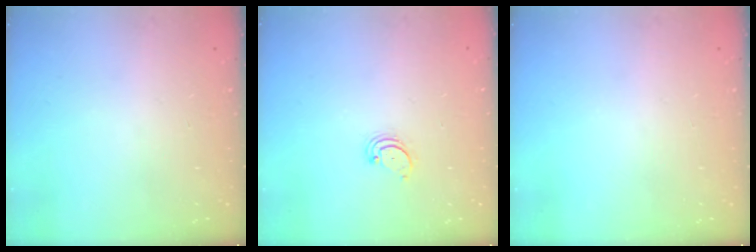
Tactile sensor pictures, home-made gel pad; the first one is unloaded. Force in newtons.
{"total": 2.6, "press": 2.5, "slide": 0.3}
{"total": 0.0}